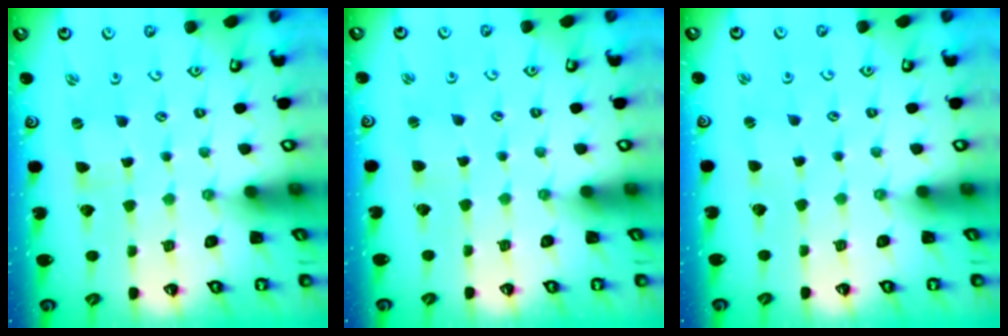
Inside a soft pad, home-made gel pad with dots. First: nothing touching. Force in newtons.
{"total": 1.8, "press": 1.8, "slide": 0.2}
{"total": 1.1, "press": 1.1, "slide": 0.2}